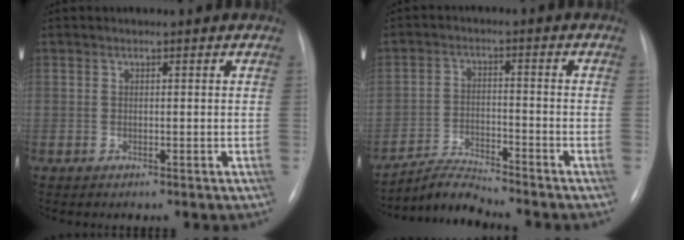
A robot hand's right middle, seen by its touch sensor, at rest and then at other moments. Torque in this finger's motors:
{"motor_torque": [-0.65, -0.72, -0.12, 0.00]}